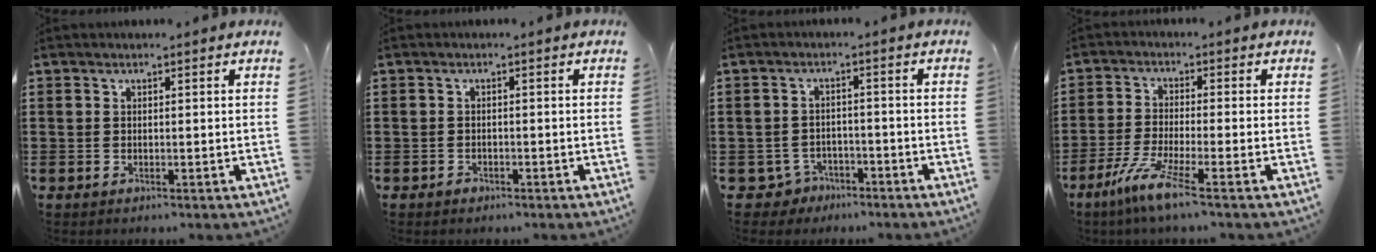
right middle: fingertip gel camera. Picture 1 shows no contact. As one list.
[{"total": 0.9, "force": [-0.8, 0.5, 0.2], "torque": [-0.005, 0.001, -0.016]}, {"total": 3.2, "force": [-2.7, 1.7, 0.5], "torque": [-0.024, 0.003, -0.059]}, {"total": 6.4, "force": [-4.1, 0.2, 5.0], "torque": [-0.107, -0.016, -0.078]}]